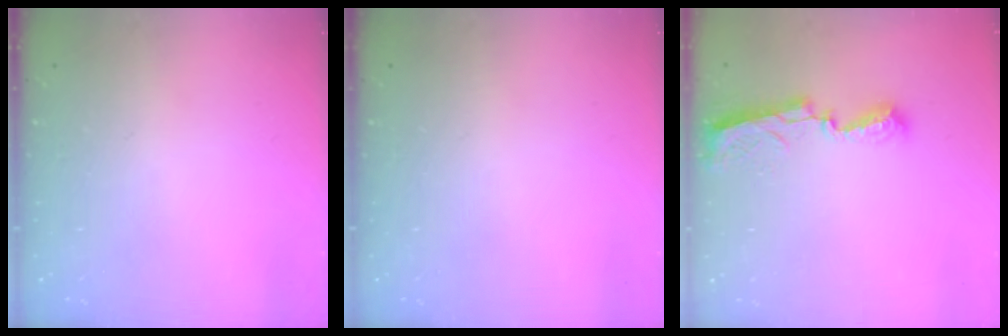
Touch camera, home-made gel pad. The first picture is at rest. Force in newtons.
{"total": 0.0}
{"total": 8.3, "press": 8.2, "slide": 0.4}